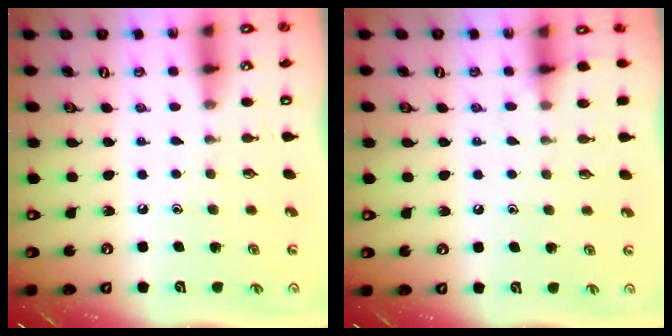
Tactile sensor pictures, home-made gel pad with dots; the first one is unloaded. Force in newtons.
{"total": 4.8, "press": 4.7, "slide": 0.7}